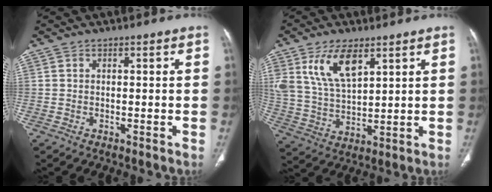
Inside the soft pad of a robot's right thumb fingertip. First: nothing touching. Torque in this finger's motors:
{"motor_torque": [0.23, 0.23, 0.80, 0.71, 0.23]}